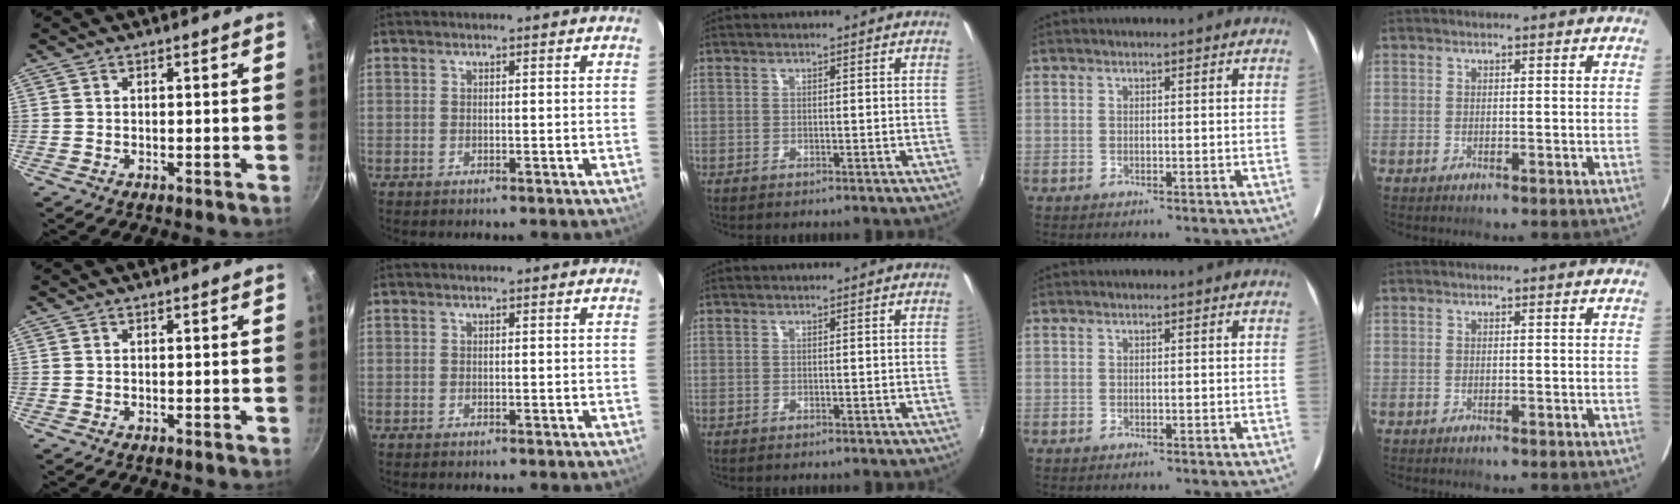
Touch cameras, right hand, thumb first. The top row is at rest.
{}